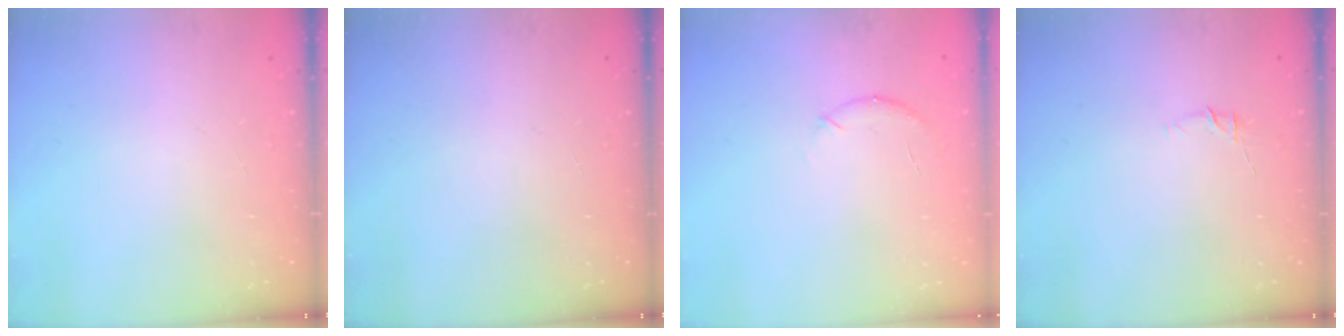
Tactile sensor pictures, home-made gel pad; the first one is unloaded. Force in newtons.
{"total": 0.0}
{"total": 5.7, "press": 5.6, "slide": 1.3}
{"total": 4.5, "press": 4.4, "slide": 1.0}